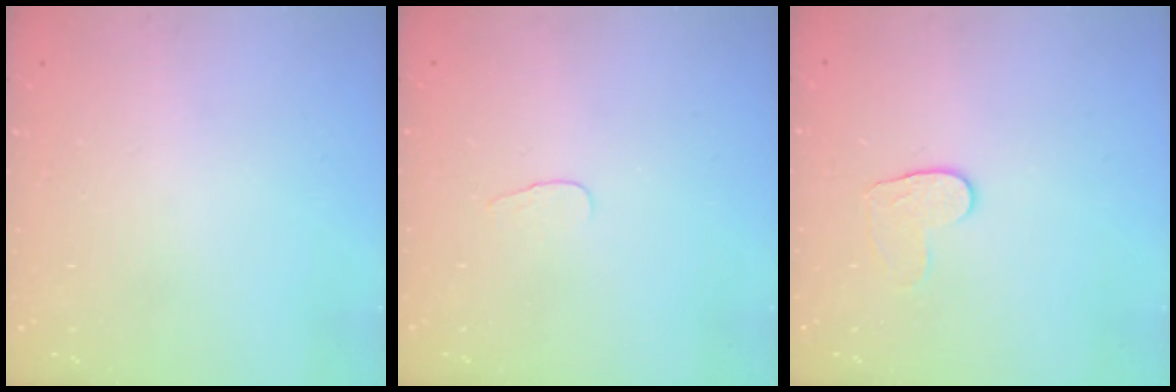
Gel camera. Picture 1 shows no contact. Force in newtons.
{"total": 2.8, "press": 2.8, "slide": 0.3}
{"total": 5.6, "press": 5.5, "slide": 0.5}